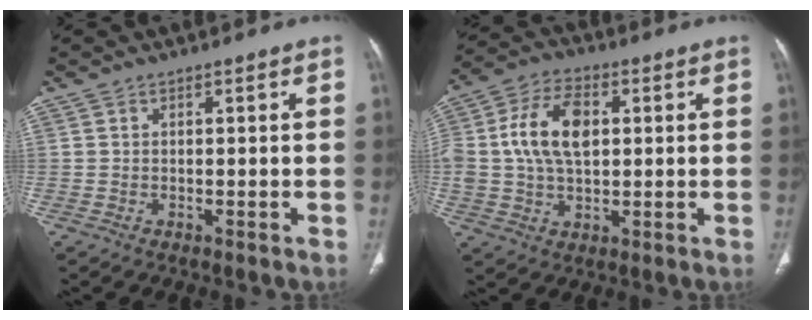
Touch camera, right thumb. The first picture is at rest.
{"total": 12.3, "force": [1.8, 7.6, 9.5], "torque": [-0.171, 0.013, 0.031]}